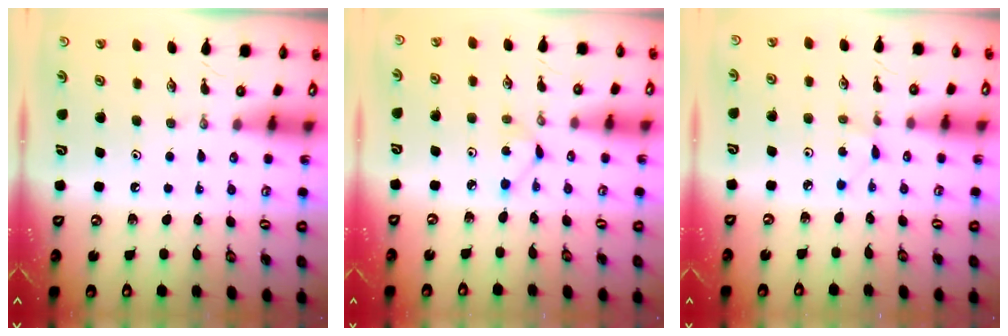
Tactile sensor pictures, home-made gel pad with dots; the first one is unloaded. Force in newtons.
{"total": 2.8, "press": 2.7, "slide": 0.3}
{"total": 1.9, "press": 1.9, "slide": 0.3}